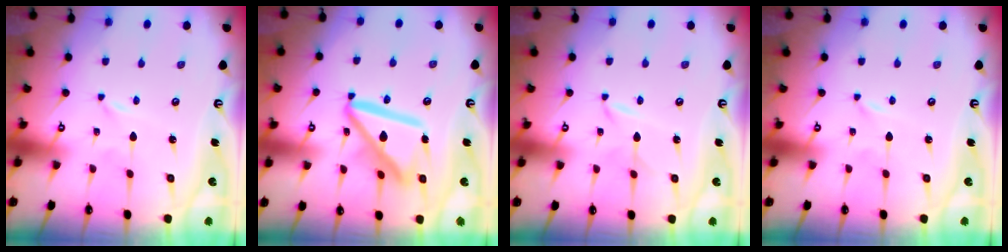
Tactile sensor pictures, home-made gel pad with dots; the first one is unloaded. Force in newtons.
{"total": 16.4, "press": 16.3, "slide": 1.7}
{"total": 2.0, "press": 2.0, "slide": 0.3}
{"total": 0.0}